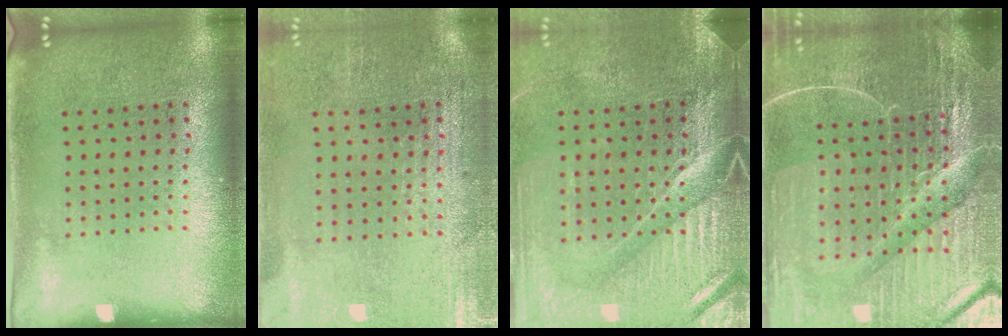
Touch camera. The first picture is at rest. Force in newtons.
{"total": 0.6, "press": 0.5, "slide": 0.4}
{"total": 4.0, "press": 3.7, "slide": 1.6}
{"total": 6.3, "press": 5.6, "slide": 2.8}